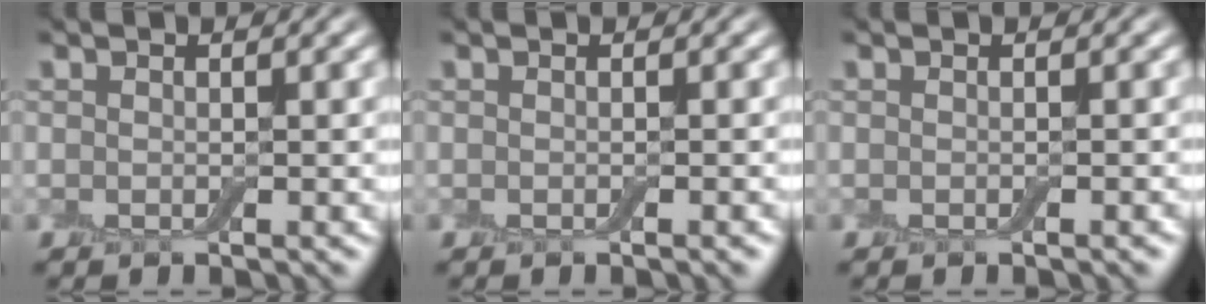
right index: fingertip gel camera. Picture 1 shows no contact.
{"total": 0.7, "force": [-0.3, 0.1, 0.6], "torque": [-0.006, 0.001, -0.005]}
{"total": 0.6, "force": [-0.3, 0.0, 0.6], "torque": [-0.006, 0.002, -0.004]}